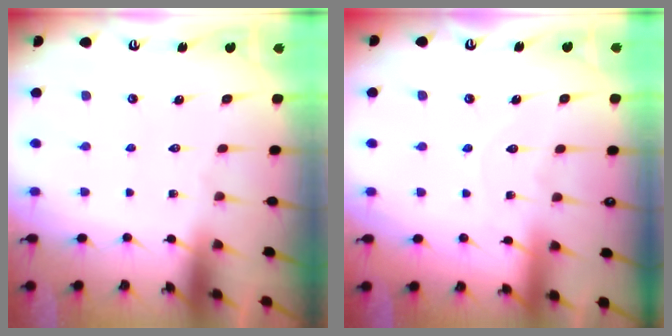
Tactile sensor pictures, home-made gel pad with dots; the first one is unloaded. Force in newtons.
{"total": 6.1, "press": 6.1, "slide": 0.1}